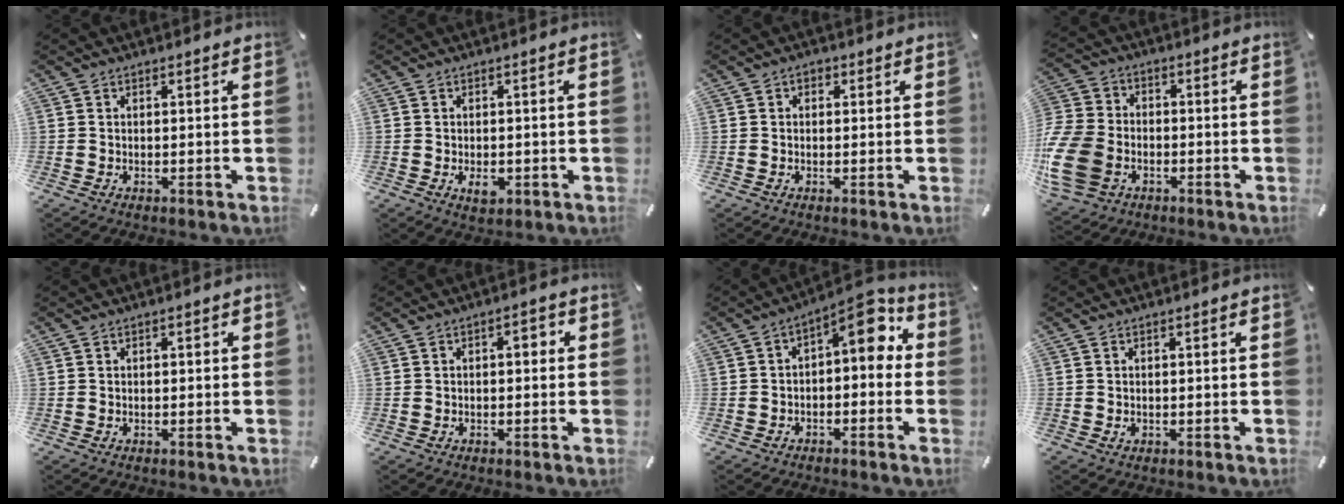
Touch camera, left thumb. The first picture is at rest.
{"total": 3.4, "force": [-0.9, 2.2, 2.4], "torque": [-0.045, -0.005, -0.018]}
{"total": 1.4, "force": [0.1, 1.2, 0.8], "torque": [-0.016, 0.008, 0.001]}
{"total": 13.9, "force": [-4.5, 10.7, 7.6], "torque": [-0.171, 0.030, -0.083]}
{"total": 0.7, "force": [-0.2, 0.4, 0.5], "torque": [-0.008, 0.001, -0.004]}
{"total": 2.7, "force": [-0.3, 1.4, 2.2], "torque": [-0.036, 0.009, -0.011]}
{"total": 7.5, "force": [2.9, 3.5, 6.0], "torque": [-0.083, -0.029, 0.041]}
{"total": 0.7, "force": [-0.1, 0.5, 0.4], "torque": [-0.007, 0.002, -0.002]}